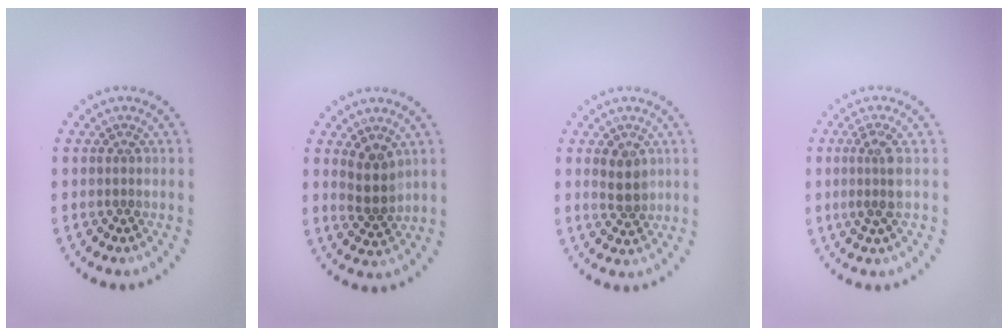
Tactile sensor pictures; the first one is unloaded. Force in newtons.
{"total": 2.6, "press": 2.2, "slide": 1.4}
{"total": 1.9, "press": 1.8, "slide": 0.7}
{"total": 2.3, "press": 1.8, "slide": 1.5}